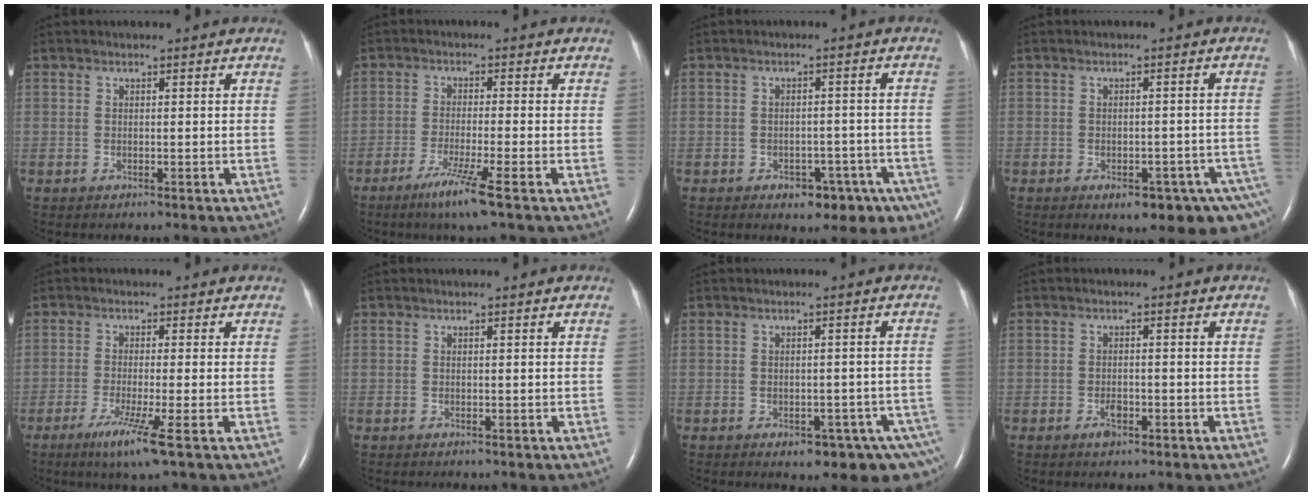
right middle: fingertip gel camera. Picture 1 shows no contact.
{"total": 6.0, "force": [-3.6, -0.8, 4.7], "torque": [-0.094, -0.020, -0.068]}
{"total": 7.7, "force": [-4.7, 4.6, 4.1], "torque": [-0.036, 0.018, -0.057]}
{"total": 11.0, "force": [-7.0, 4.7, 7.2], "torque": [-0.065, 0.008, -0.084]}
{"total": 5.8, "force": [-3.0, -0.8, 4.9], "torque": [-0.095, -0.023, -0.057]}
{"total": 0.0}
{"total": 8.5, "force": [-5.3, 3.8, 5.4], "torque": [-0.051, 0.009, -0.068]}
{"total": 1.9, "force": [-1.1, 0.9, 1.2], "torque": [-0.024, 0.001, -0.018]}